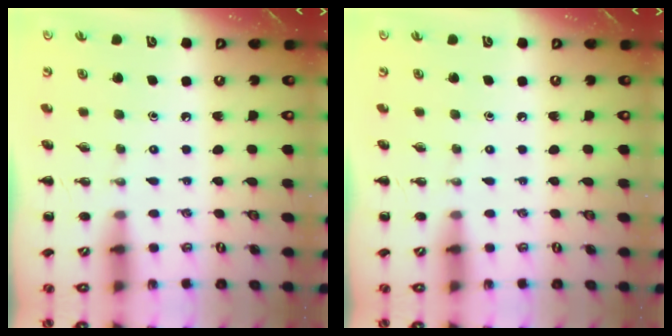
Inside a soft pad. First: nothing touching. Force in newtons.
{"total": 0.0}